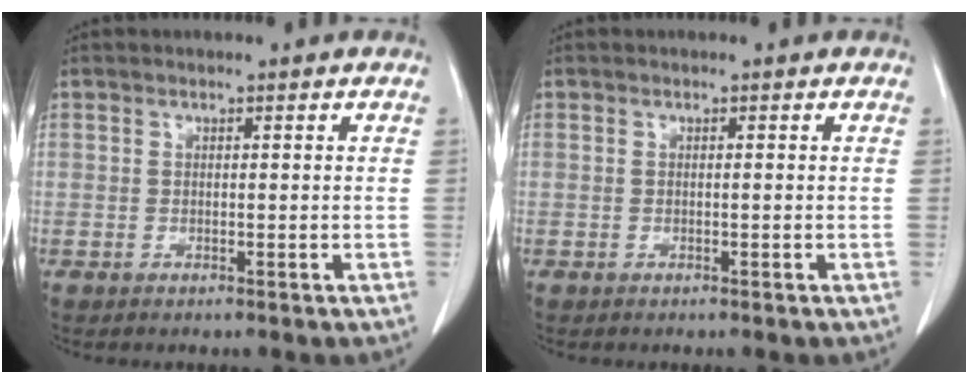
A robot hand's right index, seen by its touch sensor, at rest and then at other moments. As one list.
[{"total": 0.0}]